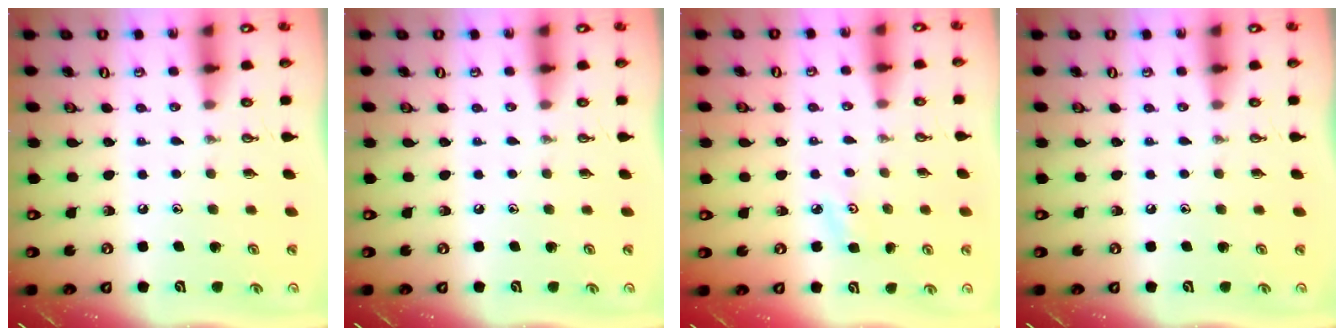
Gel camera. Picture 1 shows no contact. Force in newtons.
{"total": 0.0}
{"total": 4.0, "press": 3.9, "slide": 0.5}
{"total": 0.0}